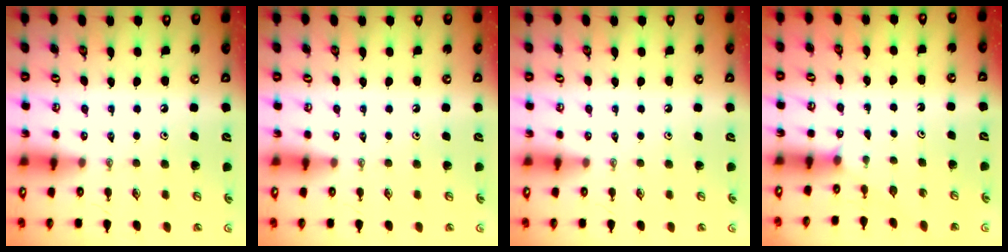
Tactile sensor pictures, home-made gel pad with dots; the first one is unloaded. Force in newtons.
{"total": 0.0}
{"total": 0.0}
{"total": 2.5, "press": 2.5, "slide": 0.3}